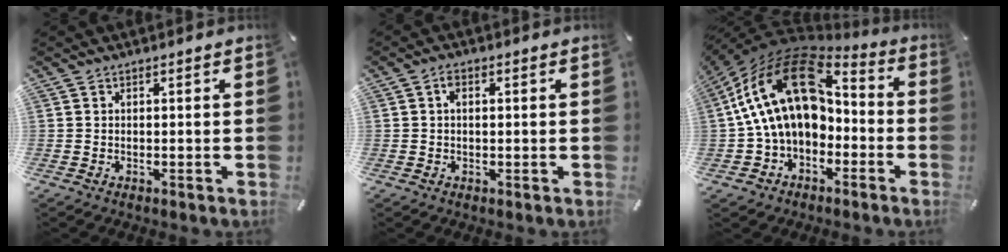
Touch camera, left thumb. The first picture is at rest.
{"total": 1.8, "force": [0.4, 0.9, 1.4], "torque": [-0.031, 0.006, 0.005]}
{"total": 21.9, "force": [2.8, 15.0, 15.7], "torque": [-0.302, -0.006, 0.049]}